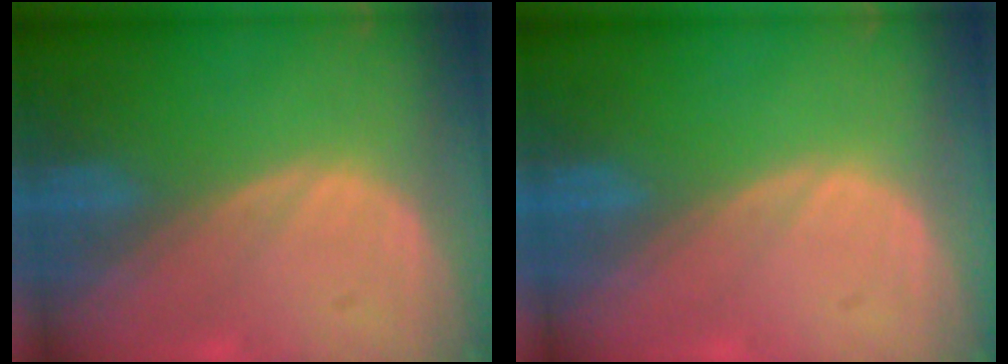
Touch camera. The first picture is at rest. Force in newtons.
{"total": 0.0}